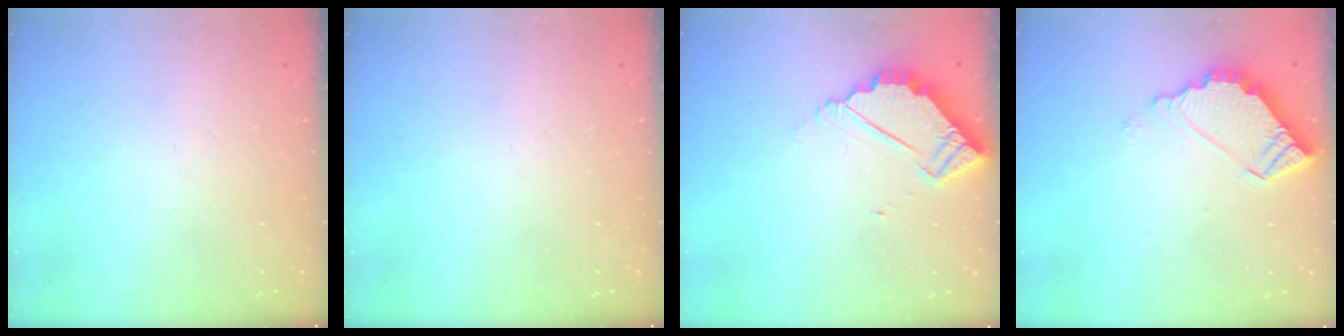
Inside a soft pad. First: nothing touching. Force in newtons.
{"total": 0.0}
{"total": 4.4, "press": 4.4, "slide": 0.3}
{"total": 7.9, "press": 7.9, "slide": 0.3}